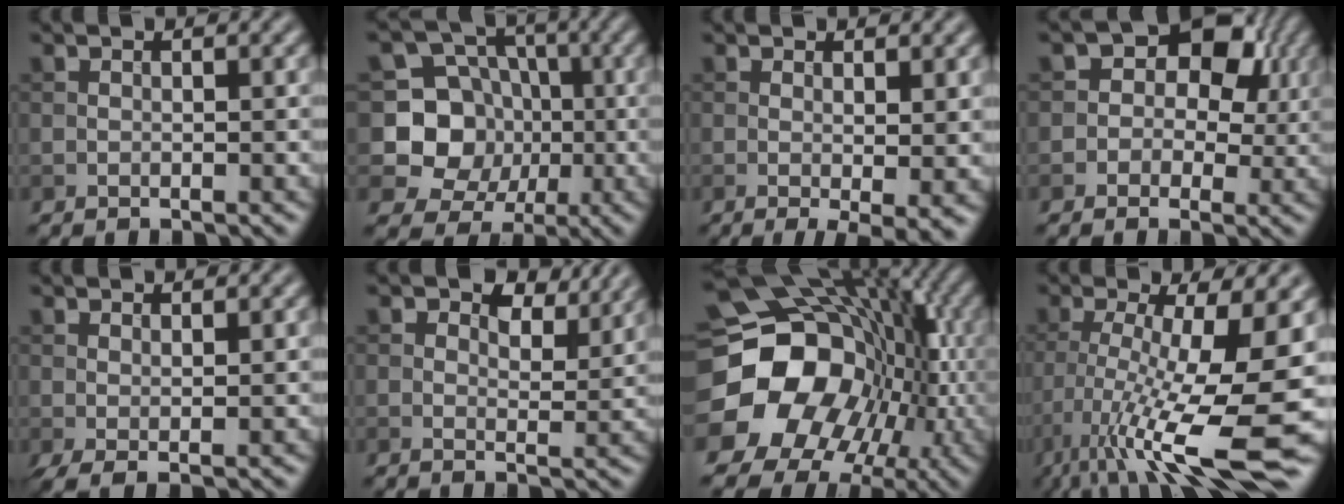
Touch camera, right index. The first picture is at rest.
{"total": 6.9, "force": [-0.6, 6.3, 2.7], "torque": [-0.033, -0.002, -0.033]}
{"total": 3.3, "force": [-0.2, 0.5, 3.2], "torque": [-0.047, -0.011, 0.000]}
{"total": 6.7, "force": [1.5, 5.4, 3.6], "torque": [-0.022, 0.020, -0.005]}
{"total": 1.8, "force": [0.4, 0.4, 1.7], "torque": [-0.040, -0.002, 0.008]}
{"total": 4.9, "force": [3.3, 2.3, 2.8], "torque": [-0.045, -0.005, 0.043]}
{"total": 20.8, "force": [-3.6, 18.2, 9.4], "torque": [-0.159, -0.012, -0.093]}
{"total": 13.1, "force": [-4.7, 3.1, 11.8], "torque": [-0.217, -0.020, -0.075]}